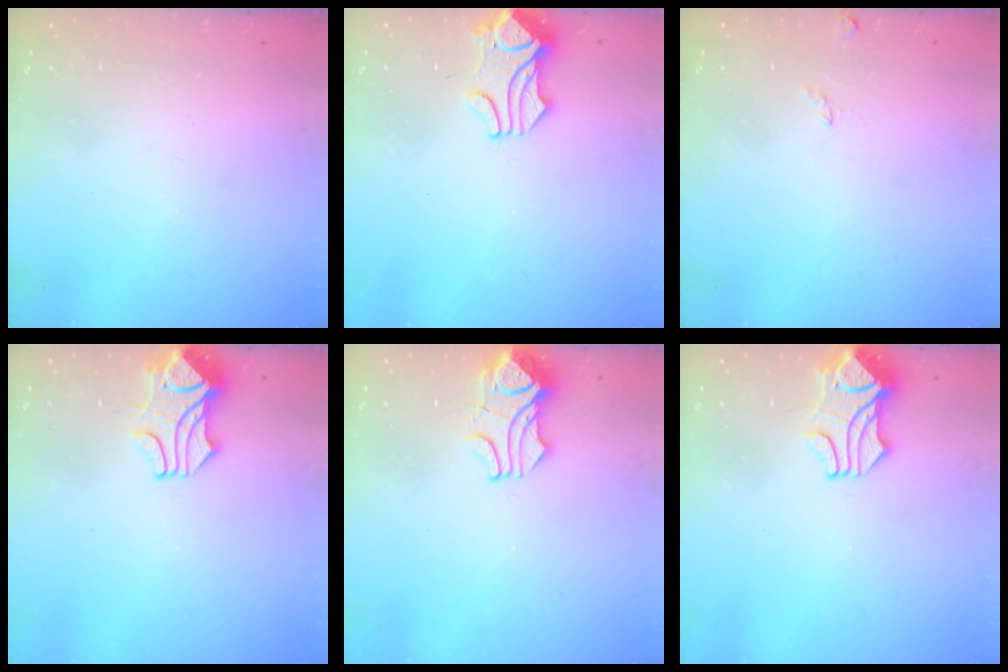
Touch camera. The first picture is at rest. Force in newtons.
{"total": 1.4, "press": 0.6, "slide": 1.2}
{"total": 2.6, "press": 2.5, "slide": 0.5}
{"total": 1.9, "press": 1.6, "slide": 1.0}
{"total": 3.5, "press": 3.3, "slide": 0.9}
{"total": 2.0, "press": 1.7, "slide": 1.0}